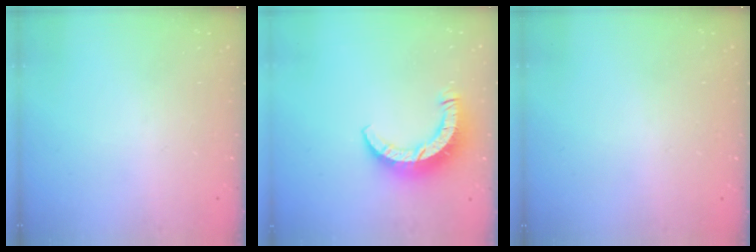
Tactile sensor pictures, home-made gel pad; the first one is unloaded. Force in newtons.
{"total": 9.4, "press": 9.3, "slide": 0.9}
{"total": 2.5, "press": 2.5, "slide": 0.2}